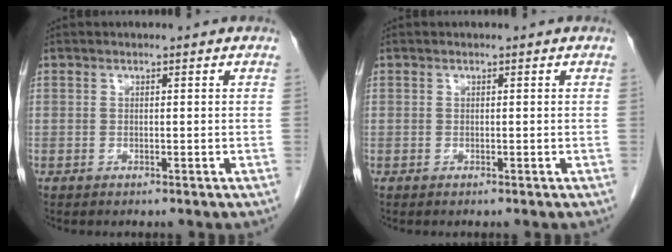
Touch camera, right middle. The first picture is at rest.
{"total": 0.0}